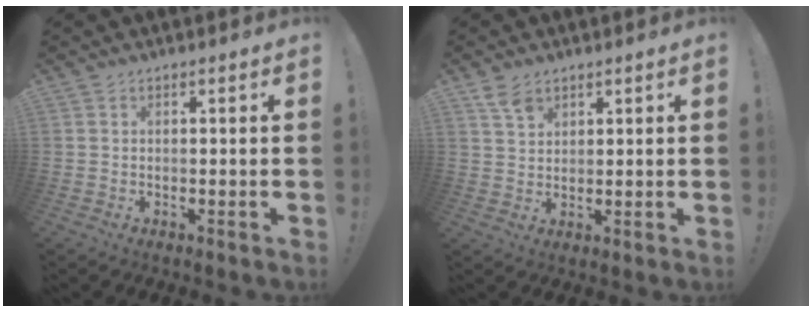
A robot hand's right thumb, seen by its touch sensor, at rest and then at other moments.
{"total": 4.9, "force": [3.7, 2.8, 1.3], "torque": [-0.022, -0.016, 0.069]}